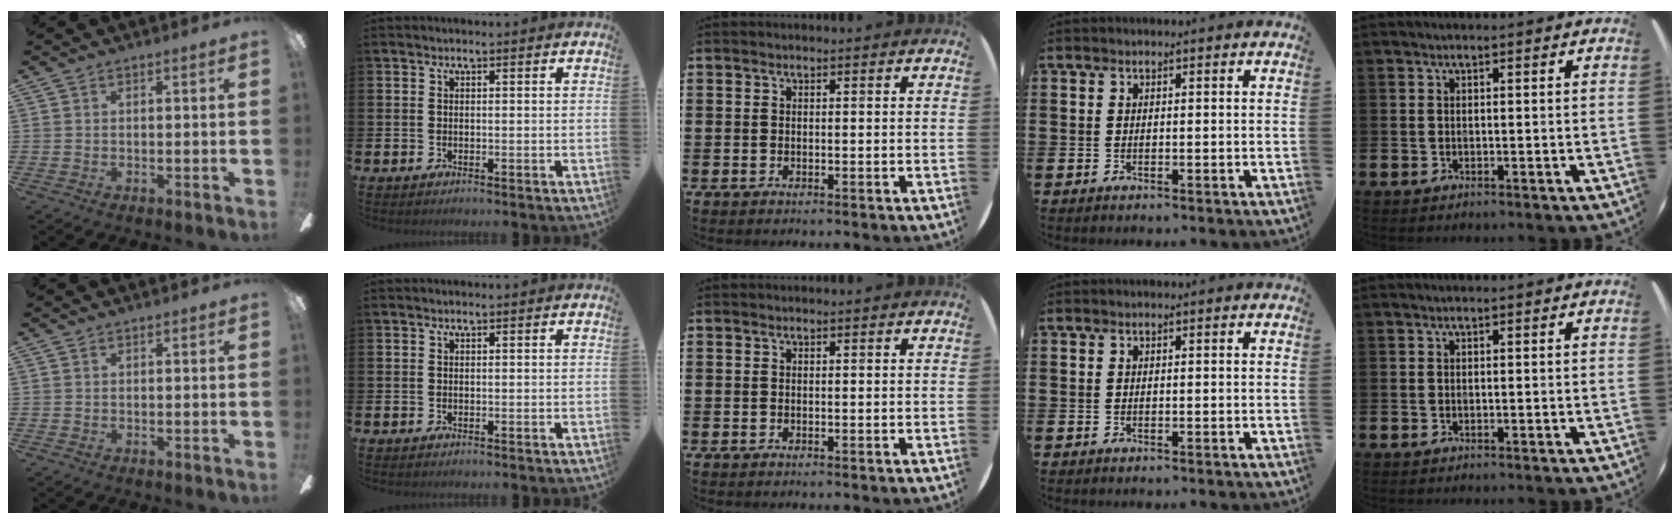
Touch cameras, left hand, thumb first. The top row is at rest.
{}